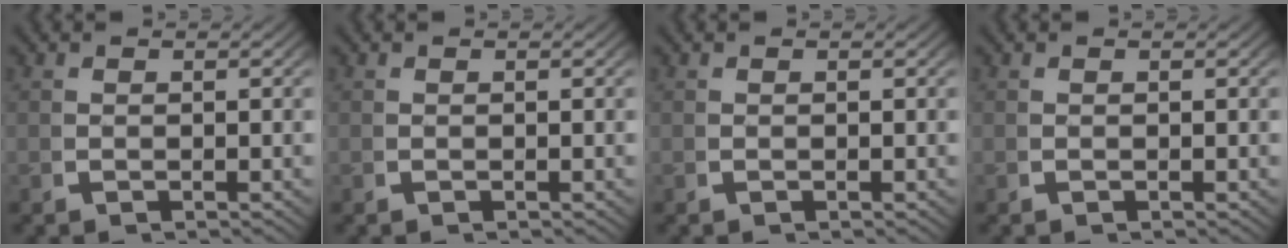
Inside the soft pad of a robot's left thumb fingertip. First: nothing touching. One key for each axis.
{"total": 0.0}
{"total": 0.0}
{"total": 0.0}